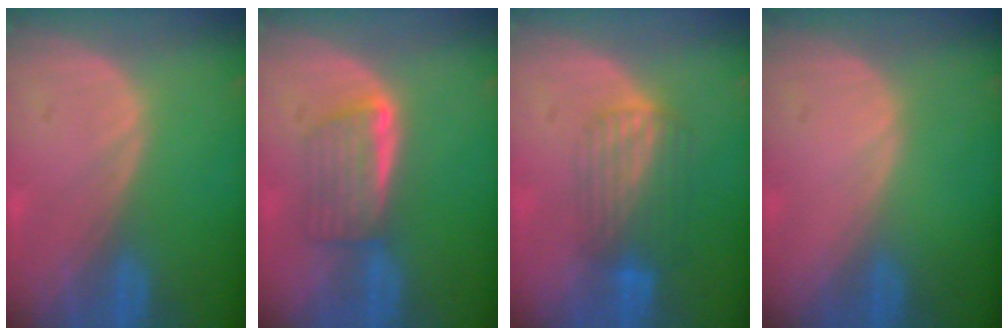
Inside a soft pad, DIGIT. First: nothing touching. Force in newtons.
{"total": 5.9, "press": 5.1, "slide": 2.8}
{"total": 6.8, "press": 5.7, "slide": 3.7}
{"total": 0.0}